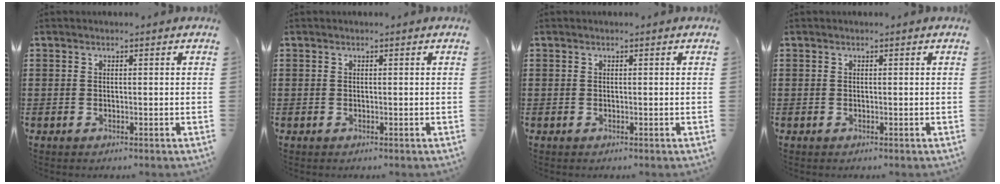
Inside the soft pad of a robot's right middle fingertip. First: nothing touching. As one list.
[{"total": 0.0}, {"total": 0.0}, {"total": 0.0}]